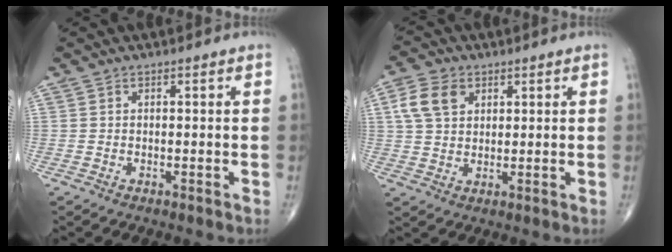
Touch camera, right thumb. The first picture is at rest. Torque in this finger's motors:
{"motor_torque": [-0.17, 0.21, 0.12, 0.10, 0.07]}